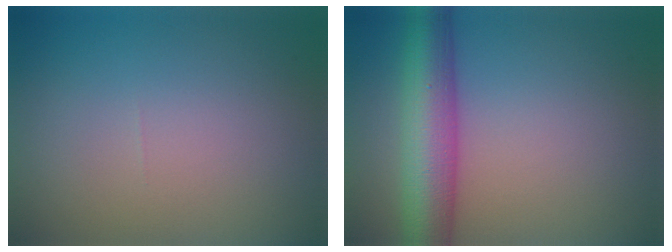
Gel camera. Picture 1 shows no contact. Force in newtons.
{"total": 7.9, "press": 7.9, "slide": 0.2}